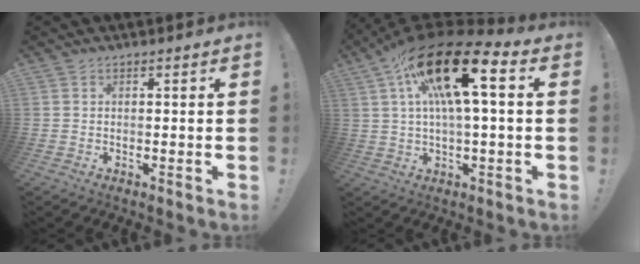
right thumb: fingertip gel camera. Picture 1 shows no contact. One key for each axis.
{"total": 21.6, "fx": 5.8, "fy": 7.7, "fz": 19.4, "tx": -0.331, "ty": -0.011, "tz": 0.096}